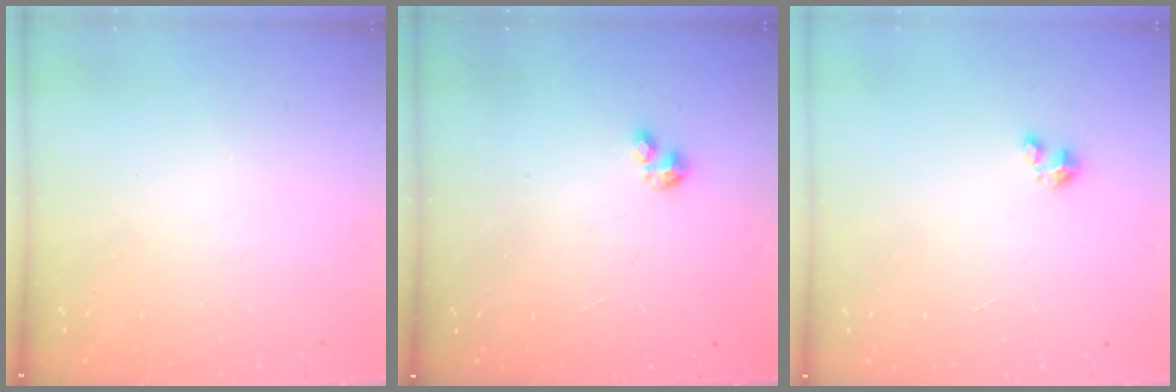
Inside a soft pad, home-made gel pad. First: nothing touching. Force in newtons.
{"total": 0.7, "press": 0.6, "slide": 0.2}
{"total": 1.5, "press": 1.5, "slide": 0.1}